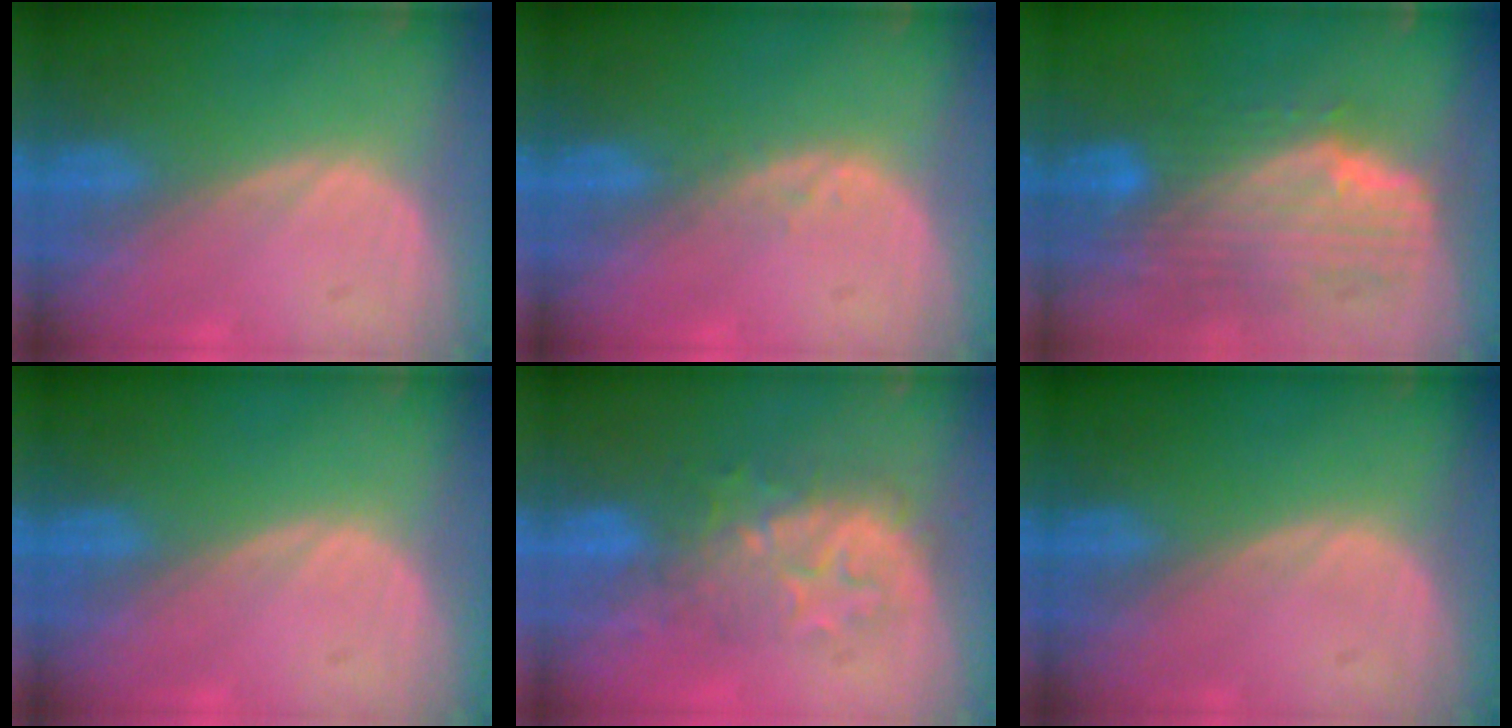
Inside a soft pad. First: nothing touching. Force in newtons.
{"total": 1.3, "press": 1.3, "slide": 0.2}
{"total": 10.2, "press": 8.9, "slide": 4.8}
{"total": 0.0}
{"total": 7.9, "press": 7.8, "slide": 1.6}
{"total": 0.0}